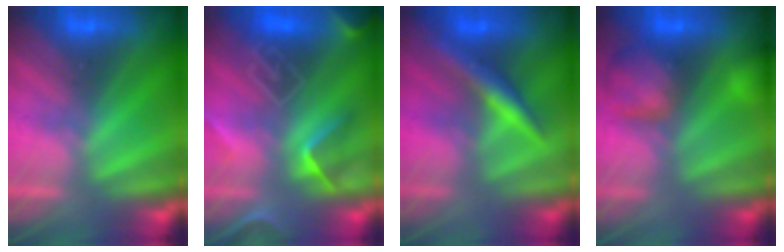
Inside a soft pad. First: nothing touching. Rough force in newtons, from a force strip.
{"total": 8.4}
{"total": 2.4}
{"total": 12.7}